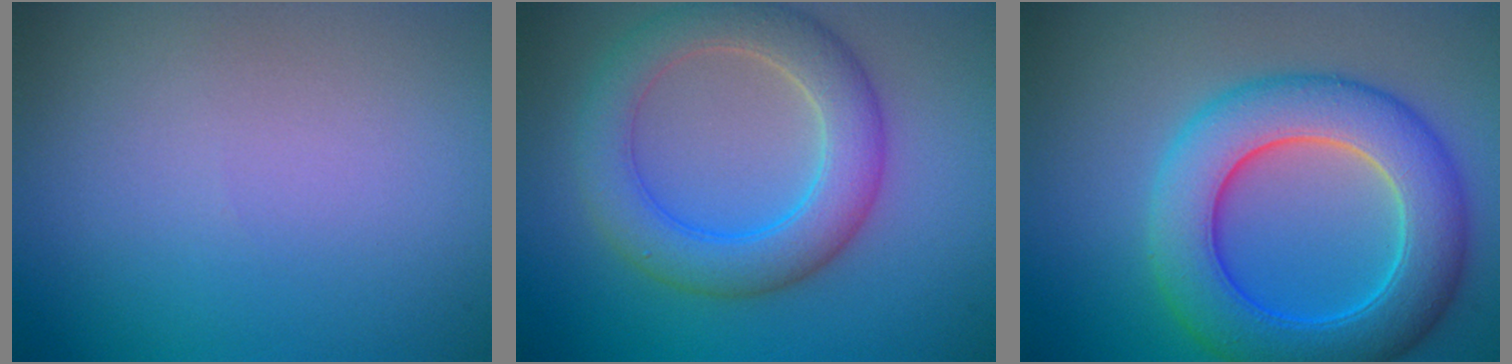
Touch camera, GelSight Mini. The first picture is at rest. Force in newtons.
{"total": 5.7, "press": 5.7, "slide": 0.2}
{"total": 8.6, "press": 8.6, "slide": 0.2}